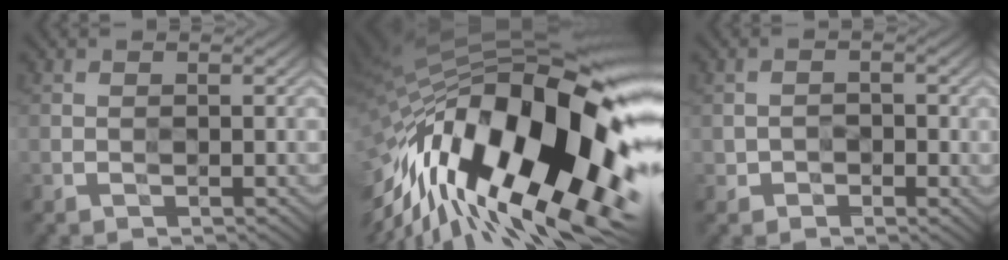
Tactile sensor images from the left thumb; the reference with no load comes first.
{"total": 20.8, "force": [-4.2, 9.1, 18.3], "torque": [-0.344, -0.016, -0.089]}
{"total": 1.0, "force": [-0.4, 0.9, 0.0], "torque": [0.007, 0.004, -0.006]}